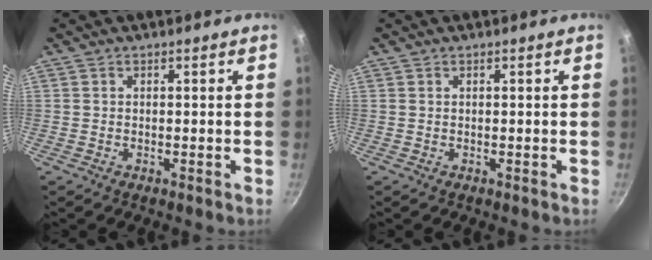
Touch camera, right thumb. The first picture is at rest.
{"total": 0.0}